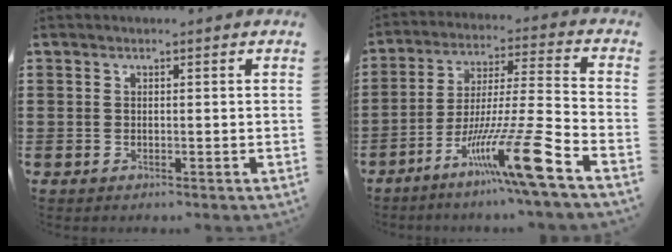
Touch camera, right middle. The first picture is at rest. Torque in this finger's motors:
{"motor_torque": [2.04, -0.10, 1.01, 0.21]}